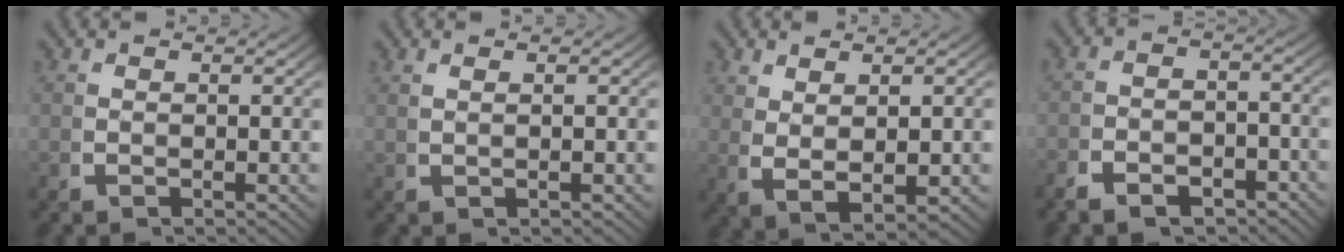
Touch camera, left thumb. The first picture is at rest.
{"total": 1.1, "force": [0.6, -0.4, 0.8], "torque": [-0.018, 0.003, 0.017]}
{"total": 4.6, "force": [0.5, 2.3, 4.0], "torque": [-0.090, -0.019, 0.031]}
{"total": 3.2, "force": [-2.7, 1.3, 1.1], "torque": [-0.007, -0.008, -0.050]}